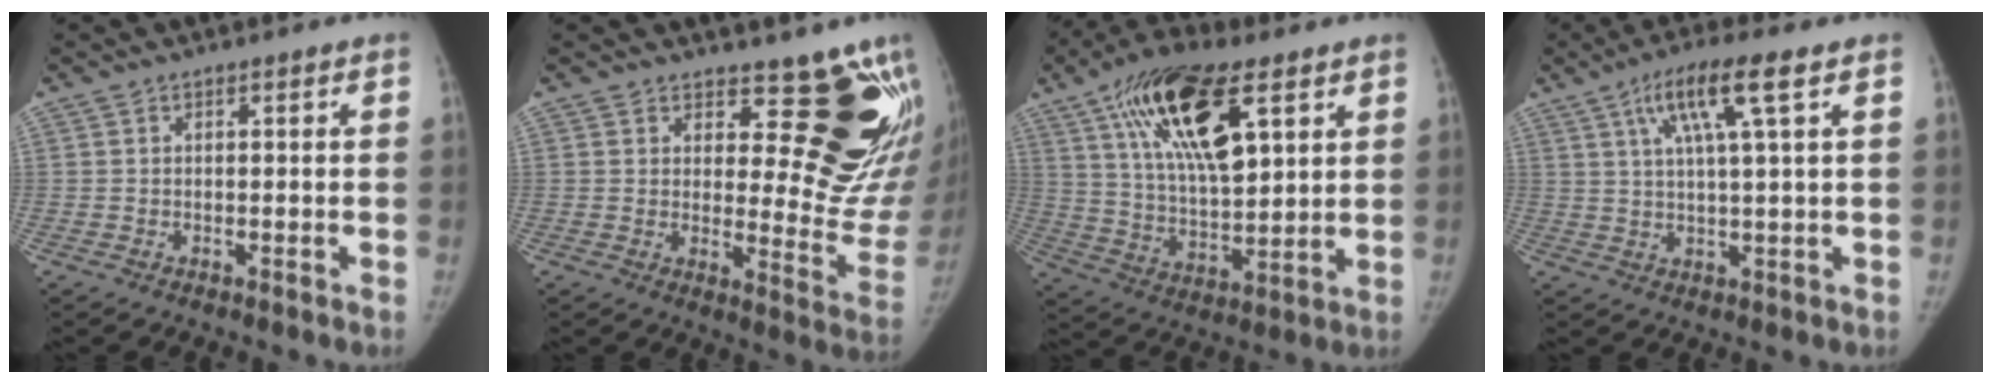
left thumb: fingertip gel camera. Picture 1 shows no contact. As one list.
[{"total": 16.8, "force": [13.2, 6.4, 8.1], "torque": [-0.047, -0.116, 0.150]}, {"total": 20.5, "force": [9.2, 8.5, 16.2], "torque": [-0.269, -0.024, 0.165]}, {"total": 9.6, "force": [4.2, 0.7, 8.6], "torque": [-0.166, 0.000, 0.075]}]